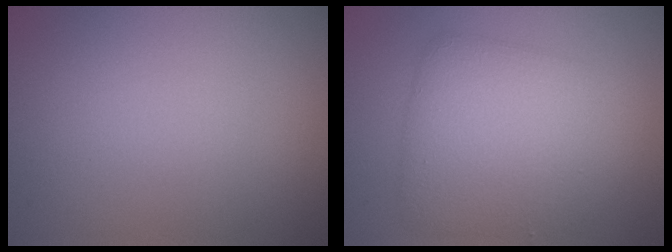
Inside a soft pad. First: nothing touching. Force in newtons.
{"total": 6.0, "press": 6.0, "slide": 0.2}